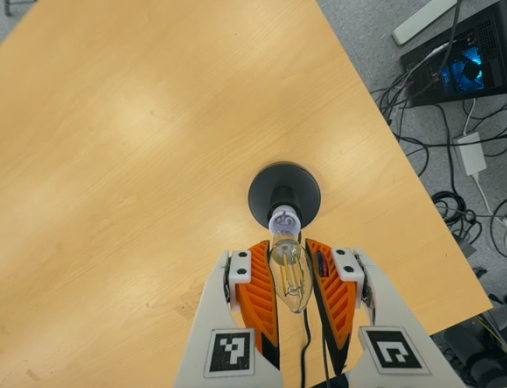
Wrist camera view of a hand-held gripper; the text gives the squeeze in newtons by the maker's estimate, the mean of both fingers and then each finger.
{"total": 21.8, "left": 23.5, "right": 20.2}